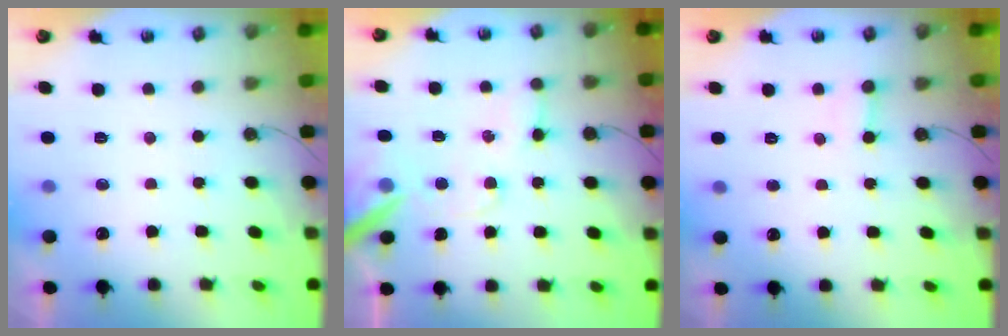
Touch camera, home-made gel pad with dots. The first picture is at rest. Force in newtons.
{"total": 12.9, "press": 12.8, "slide": 1.8}
{"total": 2.4, "press": 2.4, "slide": 0.2}